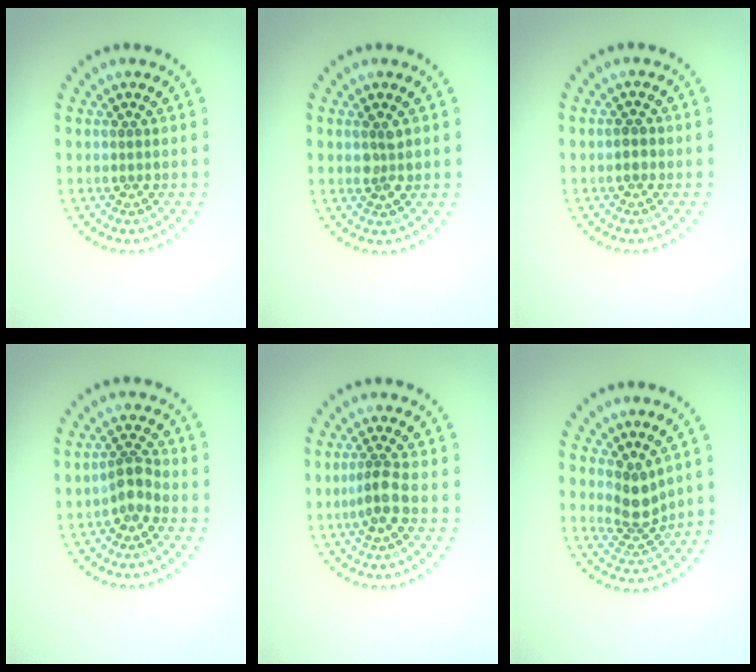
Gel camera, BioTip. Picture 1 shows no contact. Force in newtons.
{"total": 1.3, "press": 1.3, "slide": 0.3}
{"total": 1.0, "press": 0.9, "slide": 0.1}
{"total": 2.1, "press": 1.6, "slide": 1.3}
{"total": 2.3, "press": 1.8, "slide": 1.5}
{"total": 2.8, "press": 2.2, "slide": 1.8}